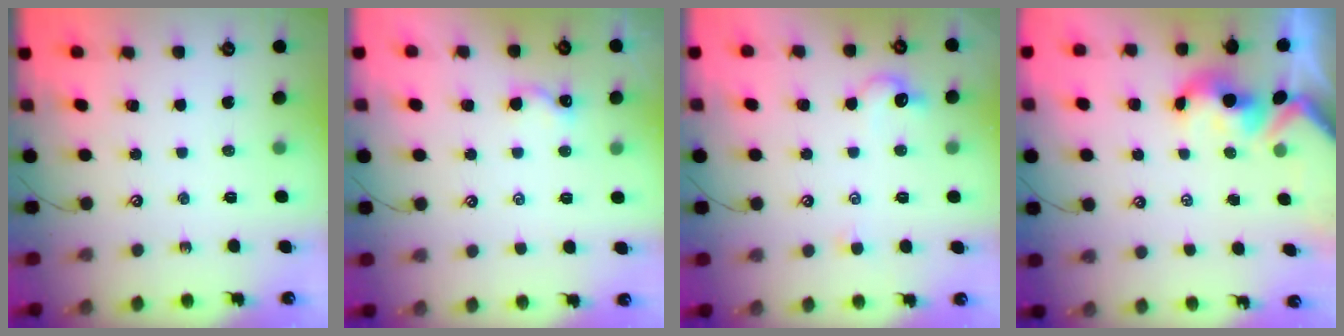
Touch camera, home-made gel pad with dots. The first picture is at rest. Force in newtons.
{"total": 2.1, "press": 2.1, "slide": 0.3}
{"total": 3.0, "press": 2.9, "slide": 0.6}
{"total": 2.0, "press": 1.9, "slide": 0.7}